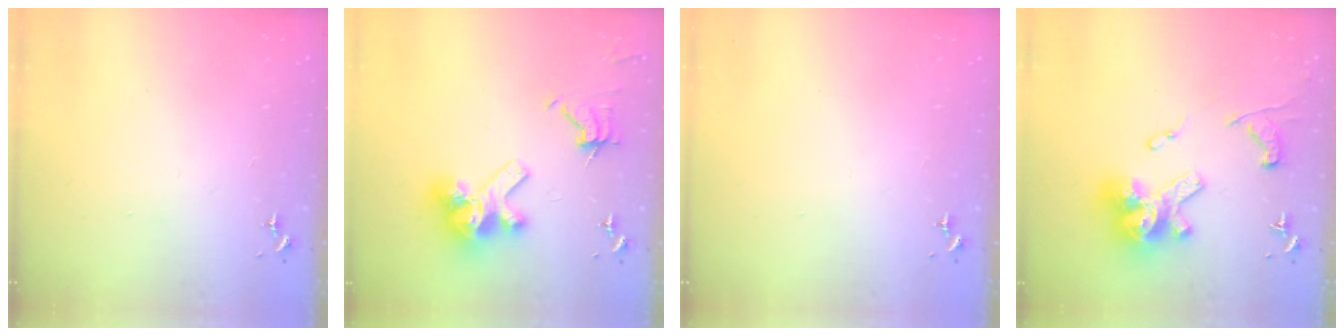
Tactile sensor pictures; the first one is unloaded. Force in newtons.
{"total": 14.8, "press": 14.7, "slide": 1.8}
{"total": 0.0}
{"total": 18.6, "press": 18.5, "slide": 1.5}